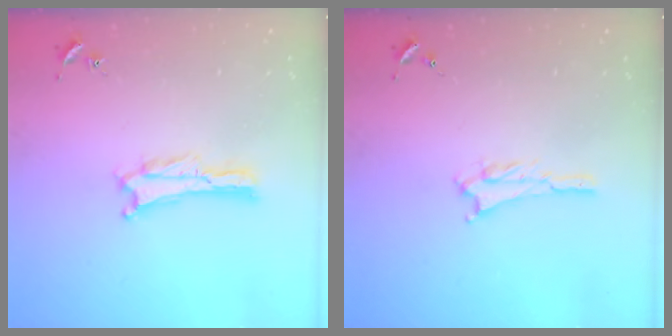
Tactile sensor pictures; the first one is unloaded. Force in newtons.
{"total": 1.5, "press": 1.5, "slide": 0.3}